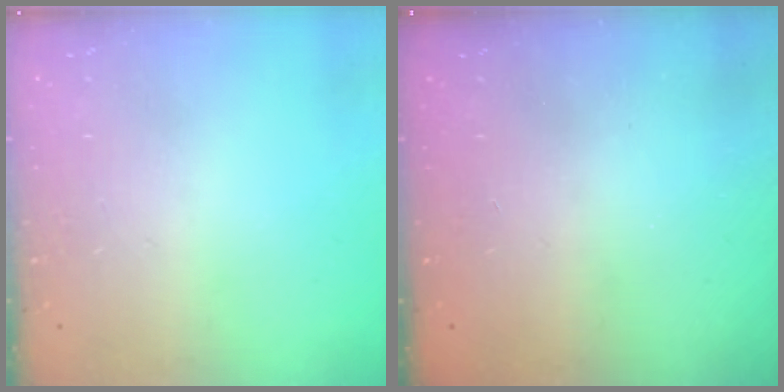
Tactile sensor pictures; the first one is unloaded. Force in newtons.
{"total": 2.3, "press": 2.2, "slide": 0.7}